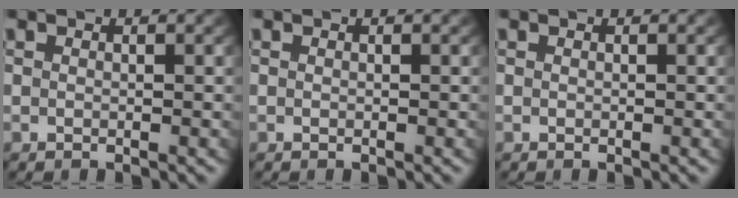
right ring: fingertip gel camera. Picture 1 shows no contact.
{"total": 0.0}
{"total": 0.7, "force": [-0.1, -0.6, -0.3], "torque": [0.004, -0.013, 0.009]}